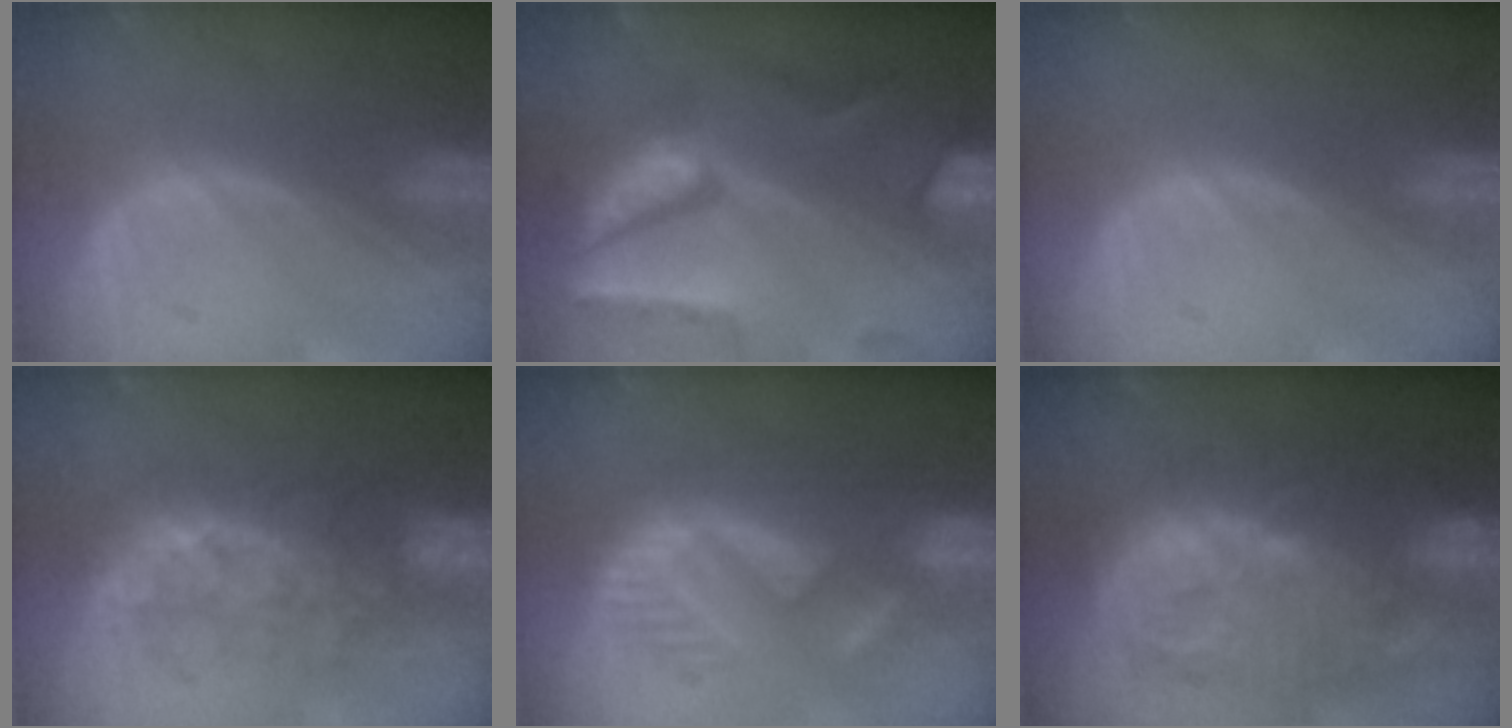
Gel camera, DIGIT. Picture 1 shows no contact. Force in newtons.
{"total": 9.9, "press": 8.5, "slide": 5.1}
{"total": 0.0}
{"total": 7.8, "press": 7.7, "slide": 1.3}
{"total": 8.9, "press": 8.8, "slide": 1.8}
{"total": 13.8, "press": 13.7, "slide": 1.3}